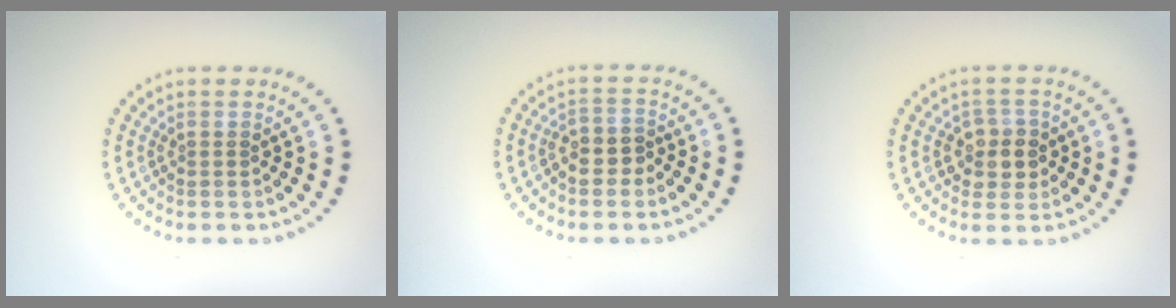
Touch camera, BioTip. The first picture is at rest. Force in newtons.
{"total": 2.3, "press": 2.1, "slide": 0.8}
{"total": 2.6, "press": 2.4, "slide": 1.1}